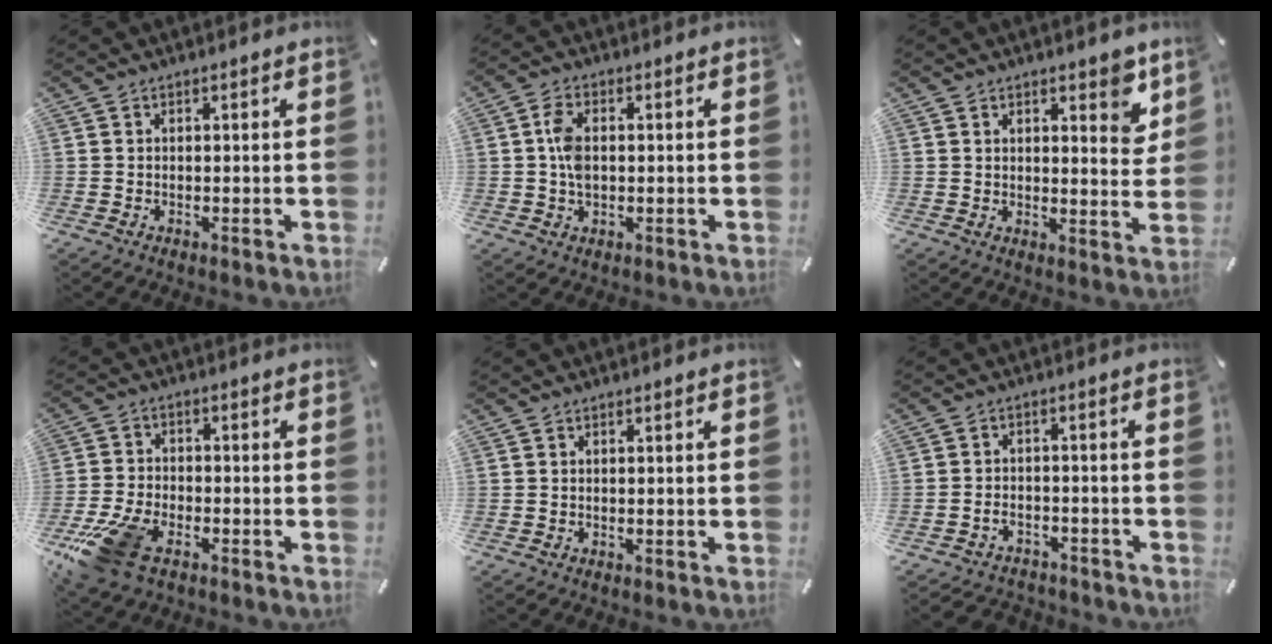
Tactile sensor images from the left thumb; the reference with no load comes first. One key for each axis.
{"total": 5.1, "fx": 0.4, "fy": 3.1, "fz": 4.0, "tx": -0.086, "ty": 0.001, "tz": 0.000}
{"total": 4.7, "fx": 3.5, "fy": 1.6, "fz": 2.8, "tx": -0.029, "ty": -0.025, "tz": 0.056}
{"total": 12.2, "fx": -7.2, "fy": 6.5, "fz": 7.5, "tx": -0.159, "ty": 0.024, "tz": -0.131}
{"total": 0.0}
{"total": 3.3, "fx": -2.3, "fy": 2.2, "fz": 0.9, "tx": -0.023, "ty": 0.007, "tz": -0.047}